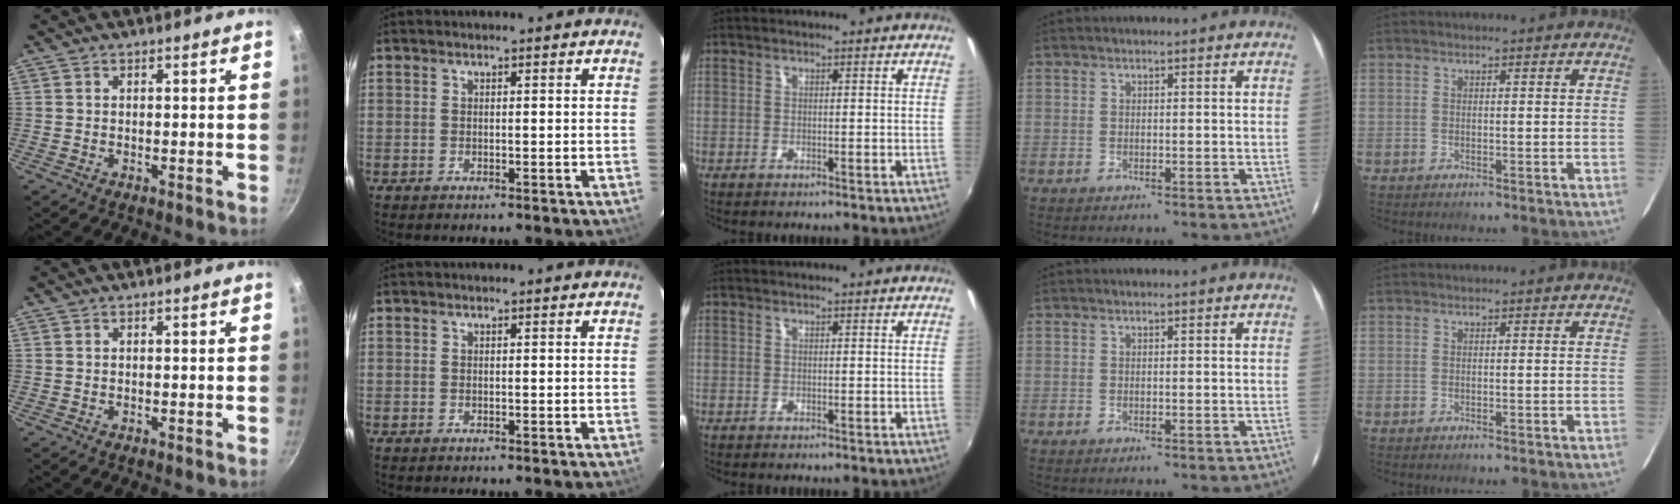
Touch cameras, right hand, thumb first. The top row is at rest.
{}